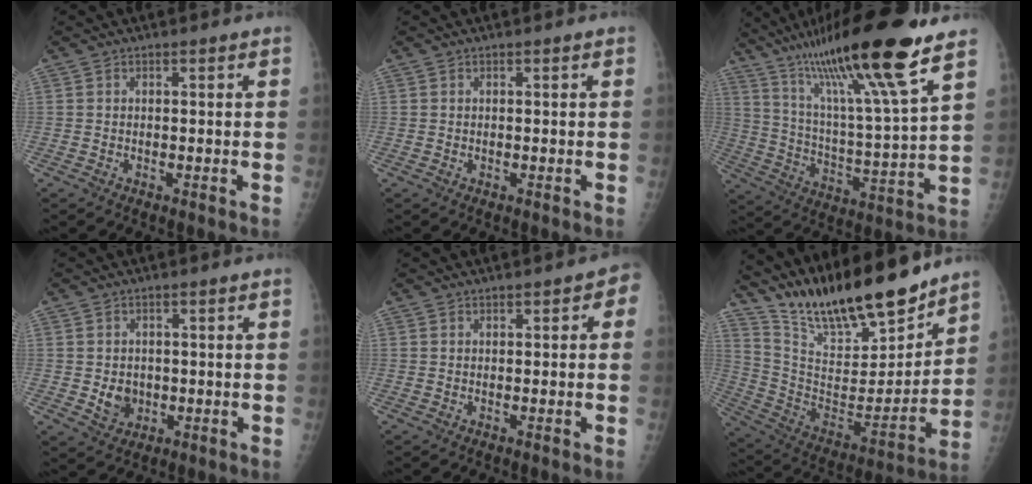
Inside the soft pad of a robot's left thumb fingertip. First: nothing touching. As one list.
[{"total": 0.0}, {"total": 24.1, "force": [16.1, 1.5, 17.9], "torque": [-0.309, -0.048, 0.284]}, {"total": 4.1, "force": [-0.4, 3.5, 2.1], "torque": [-0.017, 0.001, 0.003]}, {"total": 2.9, "force": [0.8, 1.4, 2.4], "torque": [-0.016, 0.003, 0.002]}, {"total": 22.0, "force": [18.9, 5.0, 10.1], "torque": [-0.140, -0.102, 0.336]}]